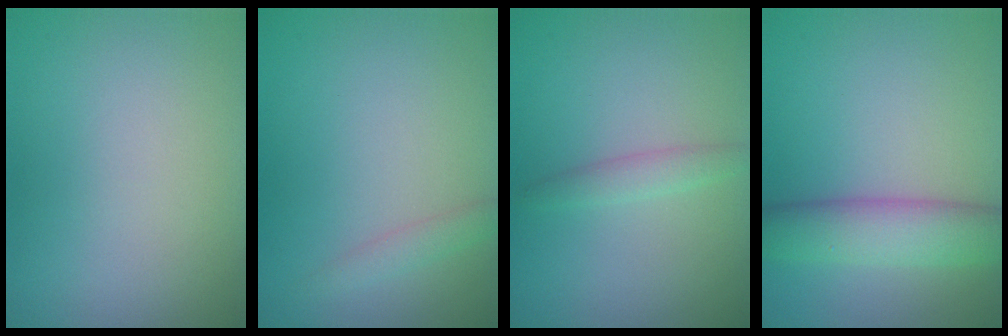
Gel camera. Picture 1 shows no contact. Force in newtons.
{"total": 1.2, "press": 1.2, "slide": 0.2}
{"total": 1.5, "press": 1.5, "slide": 0.0}
{"total": 5.1, "press": 5.1, "slide": 0.2}